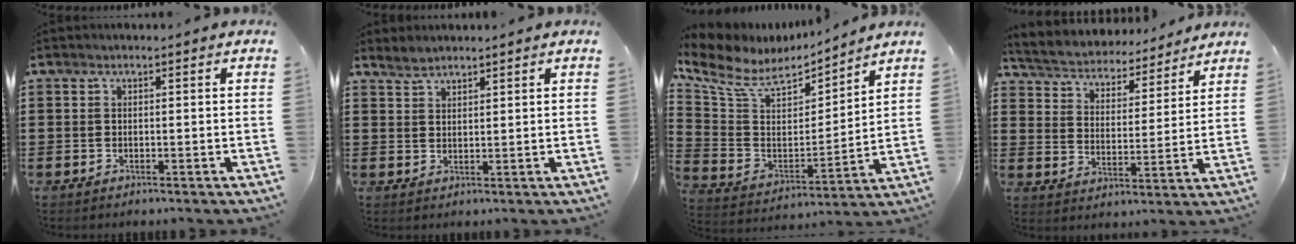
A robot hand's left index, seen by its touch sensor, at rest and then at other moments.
{"total": 1.8, "force": [1.7, 0.5, 0.2], "torque": [-0.009, 0.002, 0.035]}
{"total": 8.9, "force": [7.2, 3.6, 3.7], "torque": [-0.112, -0.043, 0.125]}
{"total": 4.5, "force": [4.4, 0.6, 0.3], "torque": [-0.031, -0.035, 0.071]}